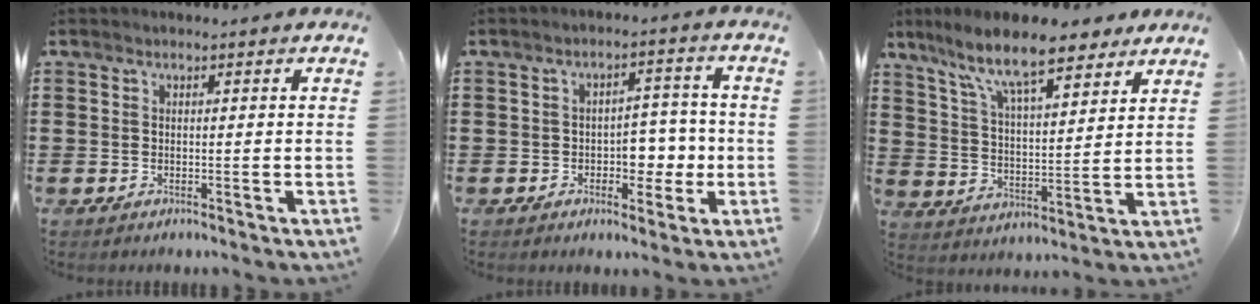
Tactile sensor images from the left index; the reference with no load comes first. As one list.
[{"total": 5.1, "force": [-1.3, 3.5, 3.5], "torque": [-0.045, -0.002, -0.032]}, {"total": 11.6, "force": [9.0, 2.7, 6.8], "torque": [-0.152, -0.029, 0.156]}]